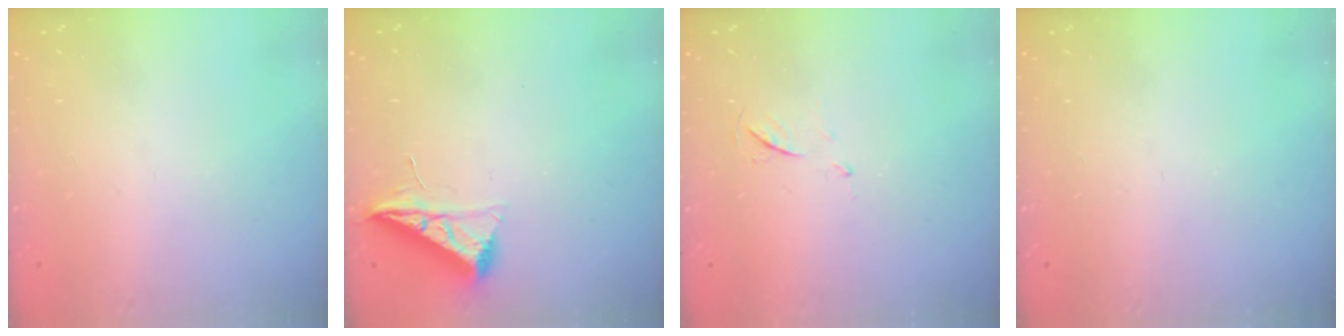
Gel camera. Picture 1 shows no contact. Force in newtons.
{"total": 7.0, "press": 6.9, "slide": 0.8}
{"total": 4.9, "press": 4.9, "slide": 0.7}
{"total": 0.0}